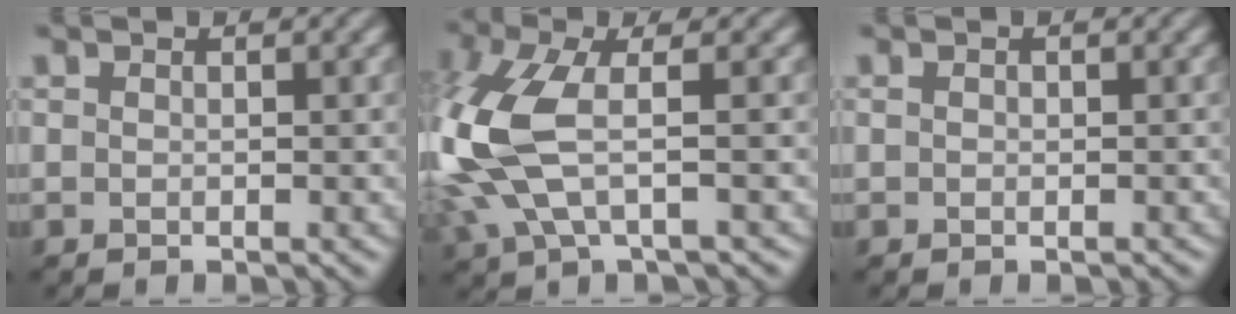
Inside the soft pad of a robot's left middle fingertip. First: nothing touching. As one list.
[{"total": 9.3, "force": [-0.9, 4.9, 7.8], "torque": [-0.210, -0.004, -0.026]}, {"total": 0.6, "force": [0.0, 0.5, 0.3], "torque": [-0.006, -0.002, 0.000]}]